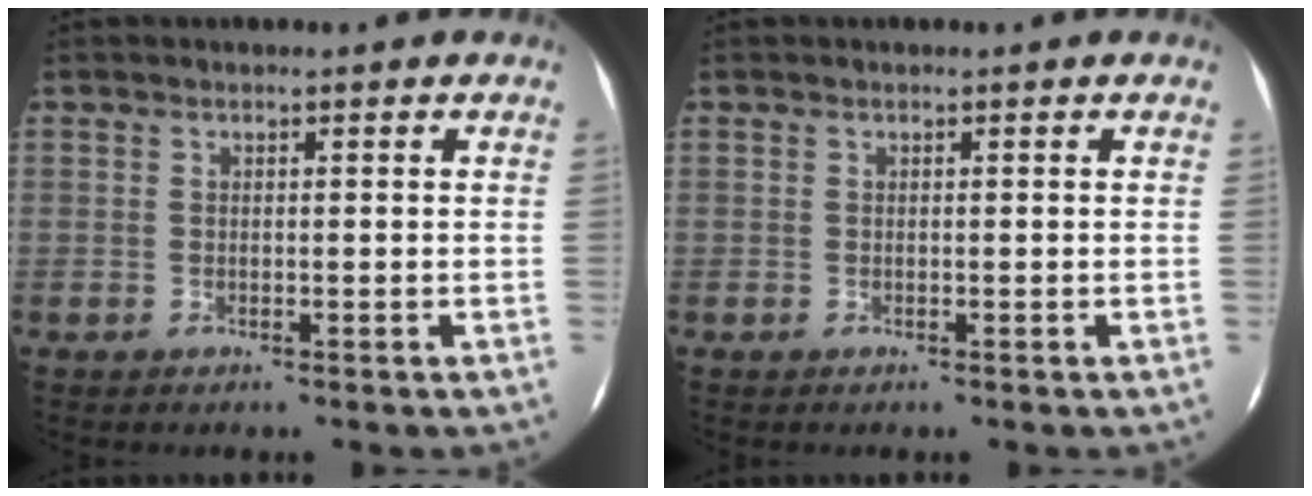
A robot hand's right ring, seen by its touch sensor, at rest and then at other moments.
{"total": 0.0}